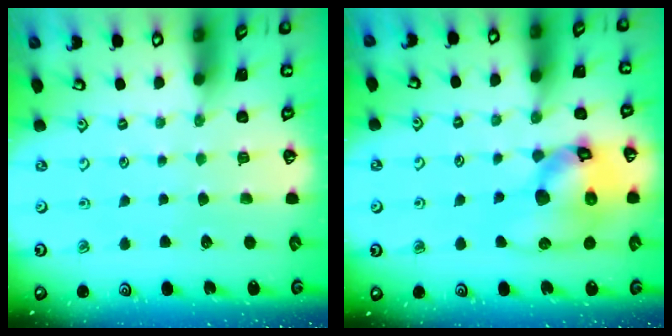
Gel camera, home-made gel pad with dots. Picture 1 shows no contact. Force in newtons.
{"total": 18.7, "press": 18.5, "slide": 2.5}